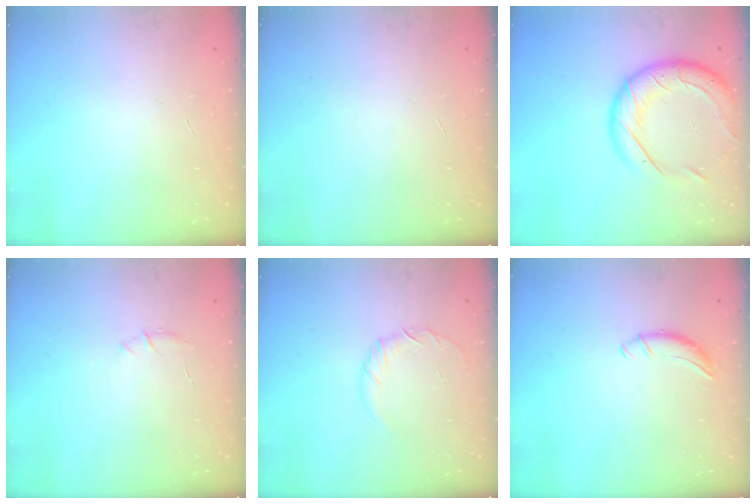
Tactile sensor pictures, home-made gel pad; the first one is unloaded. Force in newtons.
{"total": 0.0}
{"total": 17.3, "press": 17.2, "slide": 2.3}
{"total": 4.3, "press": 4.1, "slide": 1.6}
{"total": 5.2, "press": 5.0, "slide": 1.3}
{"total": 0.0}